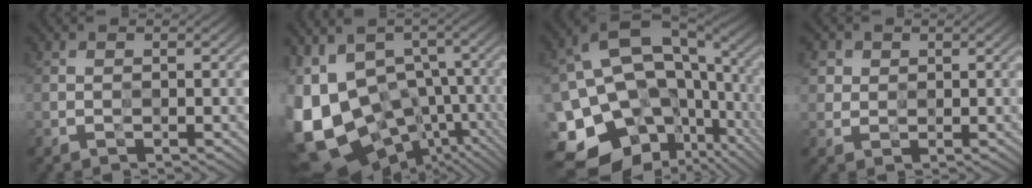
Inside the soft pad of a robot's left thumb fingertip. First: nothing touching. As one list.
[{"total": 17.9, "force": [-6.0, 12.3, 11.5], "torque": [-0.281, -0.030, -0.049]}, {"total": 20.6, "force": [-5.0, 14.4, 13.9], "torque": [-0.300, -0.017, -0.028]}, {"total": 2.5, "force": [1.3, 2.1, 0.6], "torque": [-0.022, -0.006, 0.030]}]